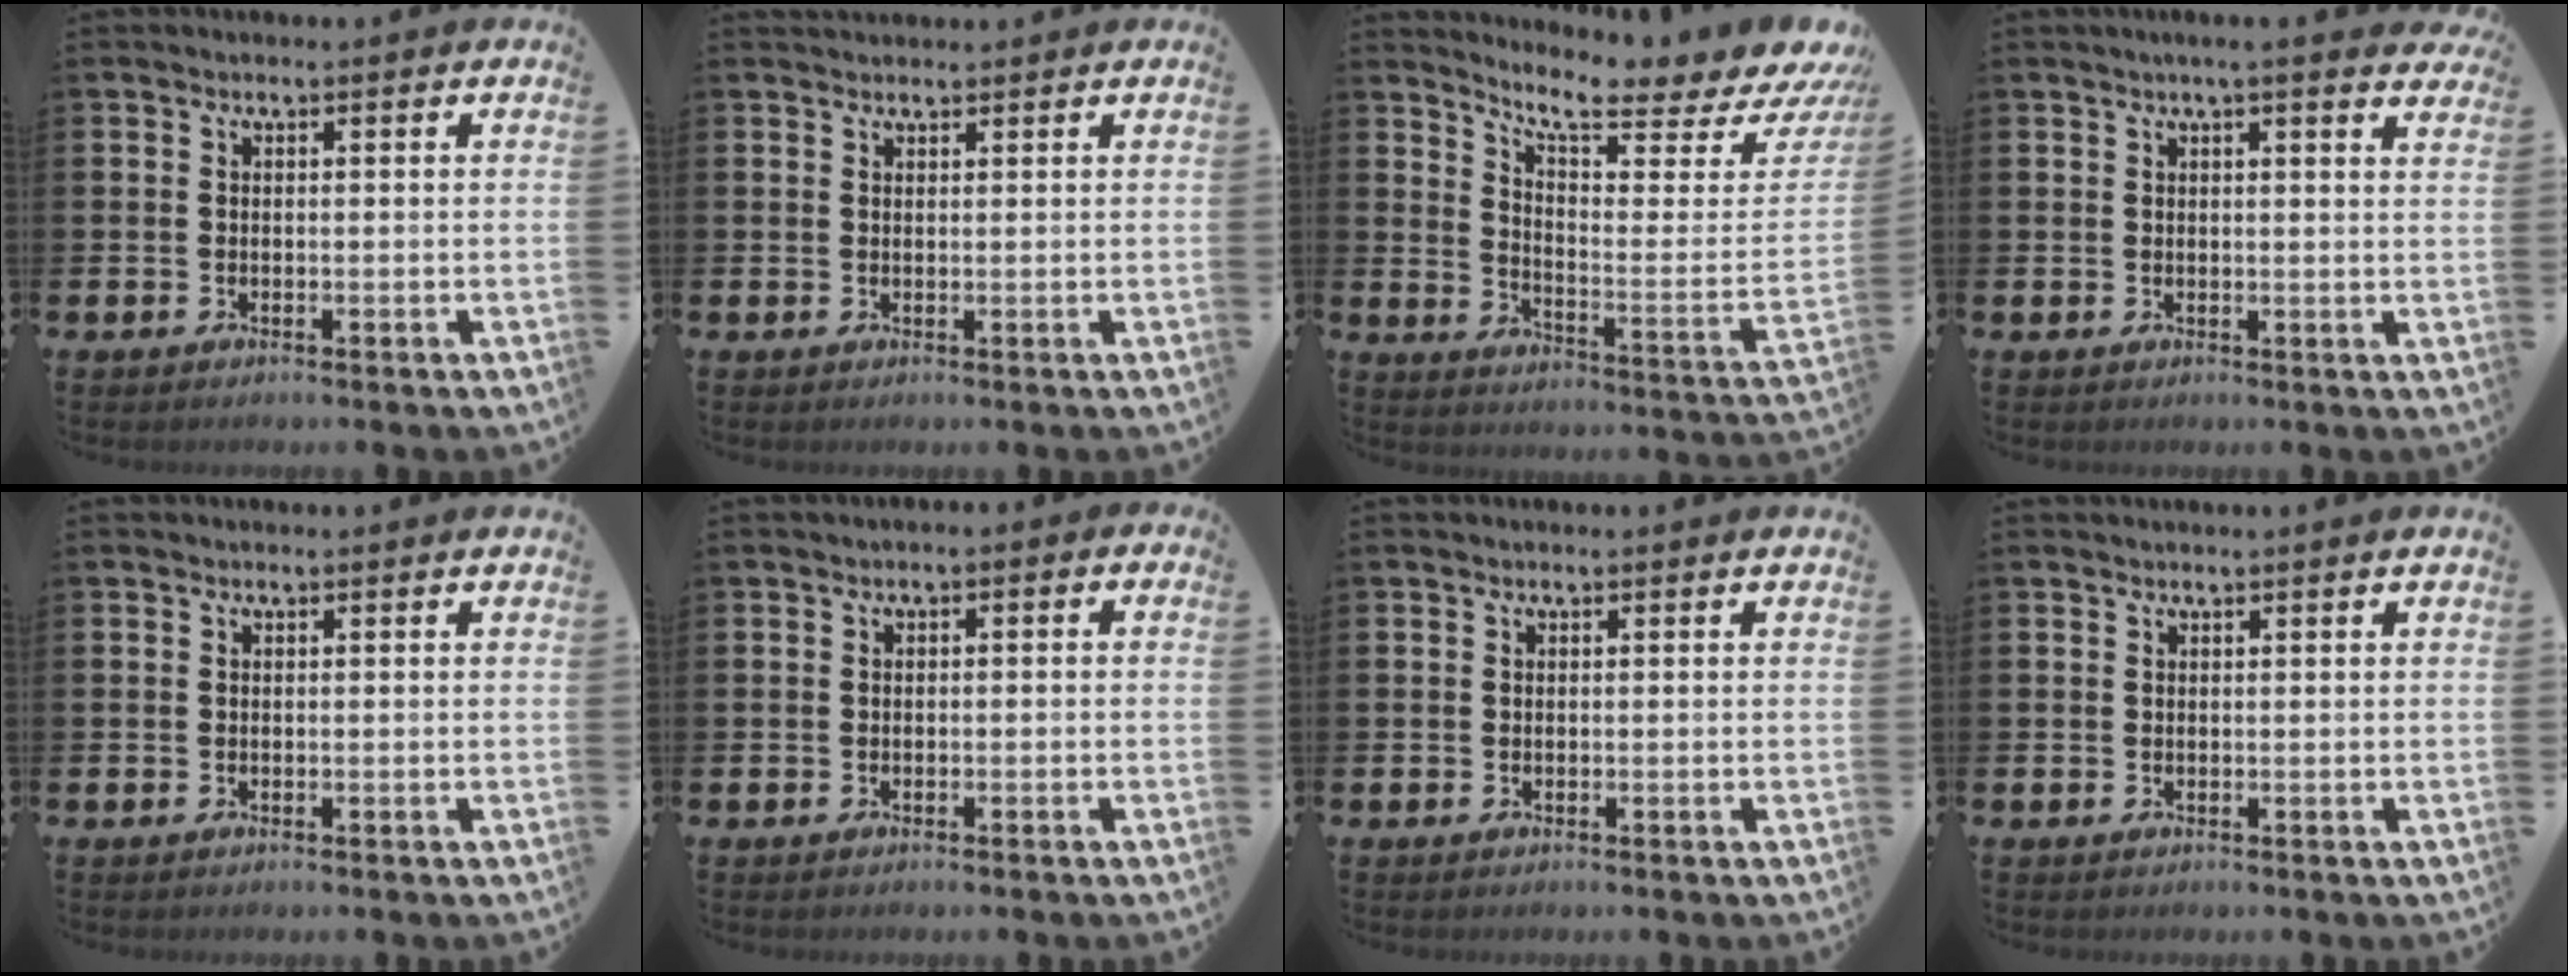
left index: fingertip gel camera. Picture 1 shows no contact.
{"total": 1.2, "force": [1.2, 0.3, 0.1], "torque": [0.008, -0.001, 0.020]}
{"total": 8.4, "force": [7.7, 1.3, 3.2], "torque": [-0.066, -0.073, 0.128]}
{"total": 2.7, "force": [2.5, -0.2, 1.1], "torque": [-0.014, -0.012, 0.042]}
{"total": 0.0}
{"total": 1.0, "force": [-0.9, 0.5, 0.3], "torque": [-0.013, 0.006, -0.019]}
{"total": 0.0}
{"total": 0.0}